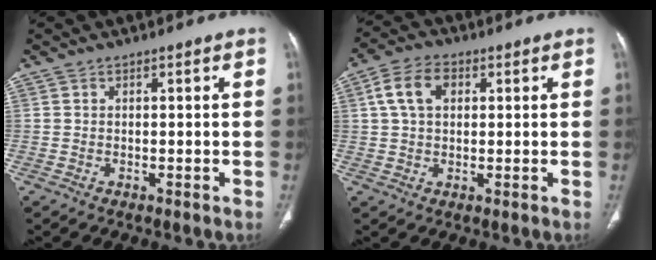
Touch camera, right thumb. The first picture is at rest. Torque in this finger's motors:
{"motor_torque": [0.17, 1.46, 0.47, -0.42, 0.20]}